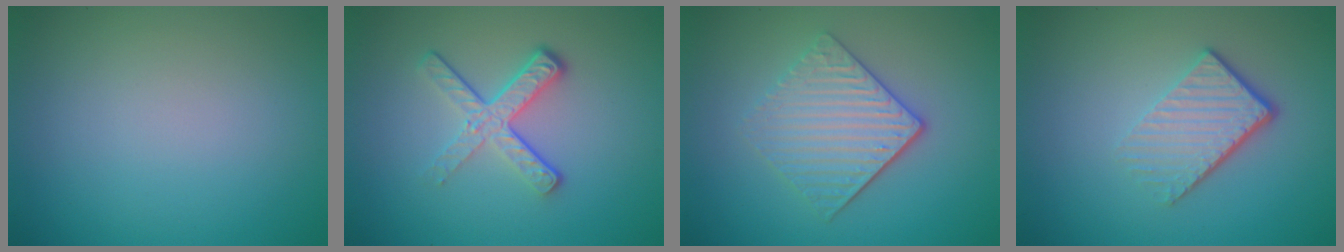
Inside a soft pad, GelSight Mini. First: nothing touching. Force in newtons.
{"total": 4.2, "press": 2.7, "slide": 3.3}
{"total": 4.1, "press": 3.4, "slide": 2.3}
{"total": 4.1, "press": 2.7, "slide": 3.2}